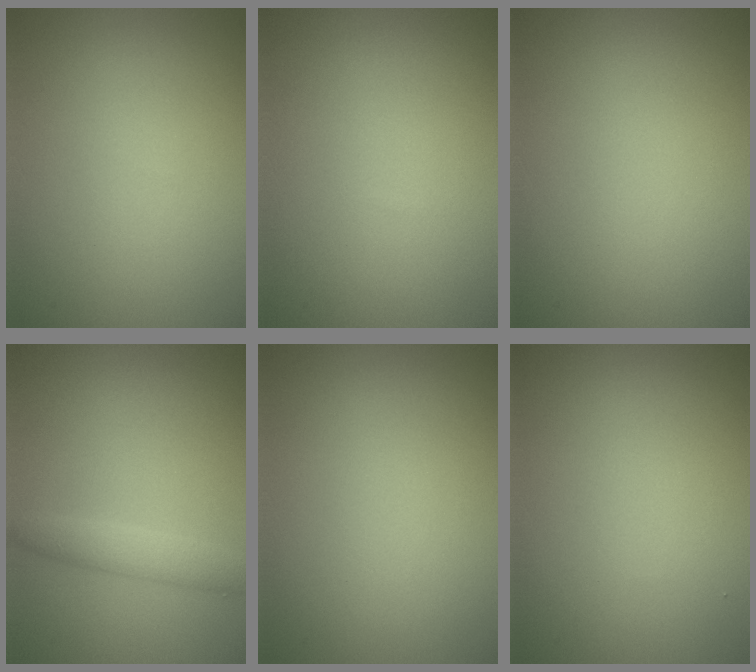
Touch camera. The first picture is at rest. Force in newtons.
{"total": 0.0}
{"total": 0.0}
{"total": 2.3, "press": 2.3, "slide": 0.0}
{"total": 0.0}
{"total": 0.0}